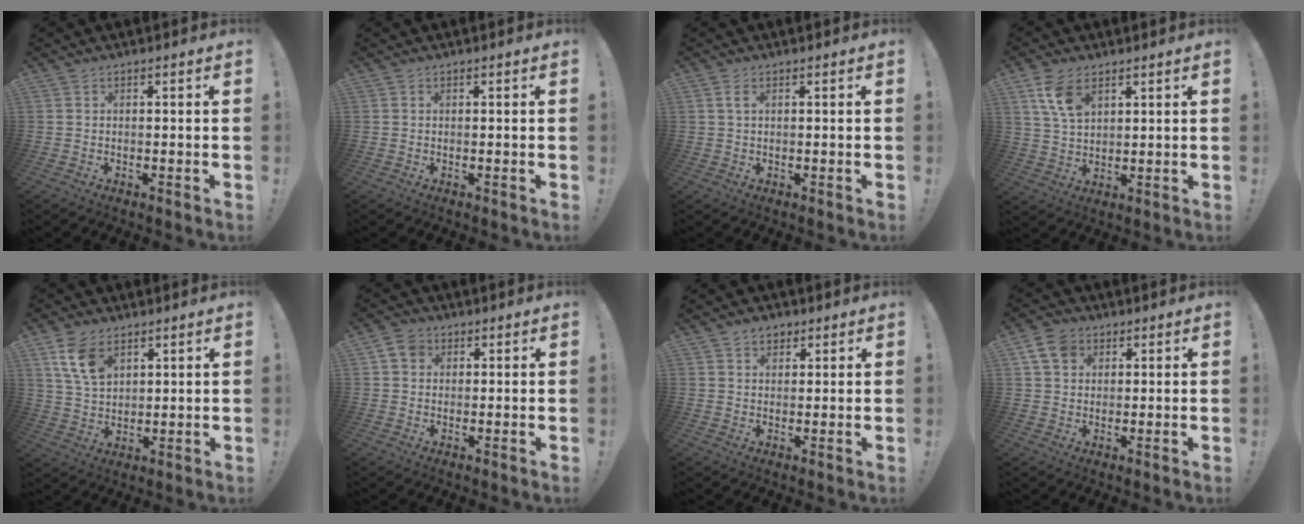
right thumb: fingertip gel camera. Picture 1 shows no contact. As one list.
[{"total": 0.0}, {"total": 2.1, "force": [0.7, 1.0, 1.7], "torque": [-0.027, 0.000, 0.011]}, {"total": 8.8, "force": [4.7, 5.0, 5.5], "torque": [-0.100, -0.017, 0.088]}, {"total": 10.3, "force": [5.5, 6.4, 5.9], "torque": [-0.112, -0.017, 0.107]}, {"total": 5.0, "force": [2.0, 4.1, 2.1], "torque": [-0.032, 0.003, 0.039]}, {"total": 3.8, "force": [2.3, 2.8, 1.2], "torque": [-0.008, -0.009, 0.041]}, {"total": 7.7, "force": [3.6, 5.8, 3.6], "torque": [-0.057, -0.005, 0.071]}]